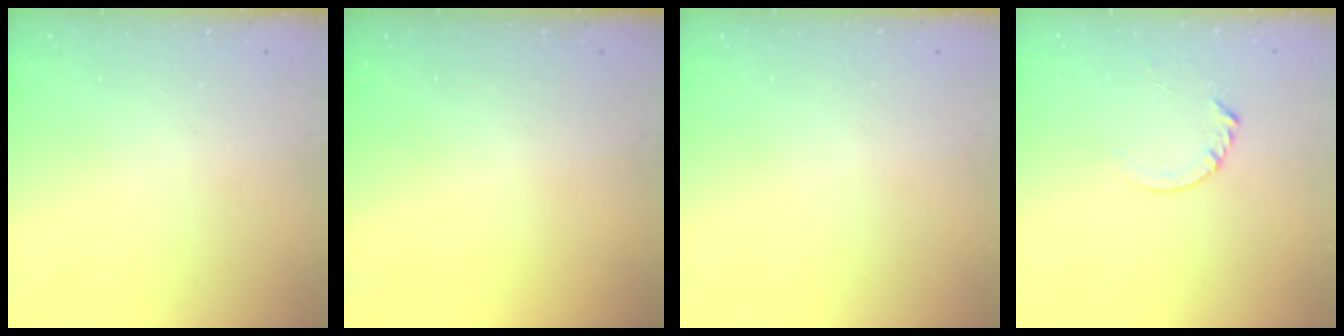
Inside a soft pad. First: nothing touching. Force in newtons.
{"total": 0.0}
{"total": 0.0}
{"total": 3.6, "press": 3.6, "slide": 0.4}